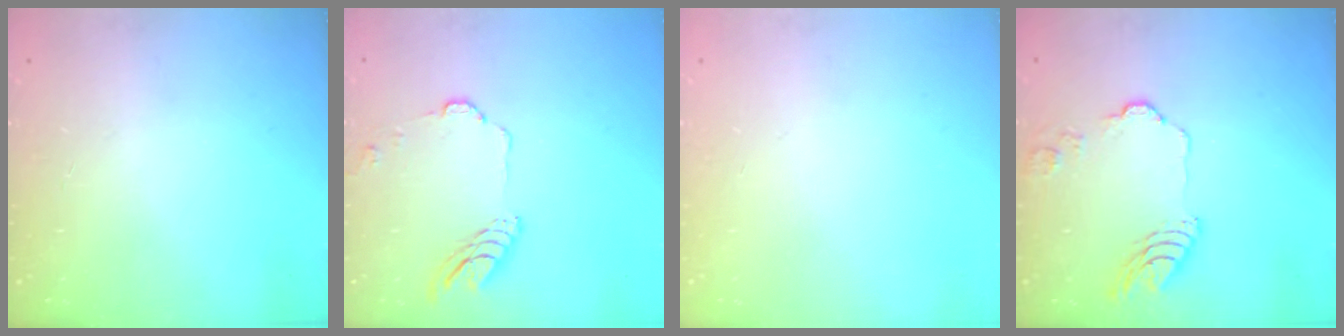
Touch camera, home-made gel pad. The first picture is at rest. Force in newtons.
{"total": 9.1, "press": 9.1, "slide": 0.4}
{"total": 0.0}
{"total": 9.1, "press": 9.0, "slide": 0.5}